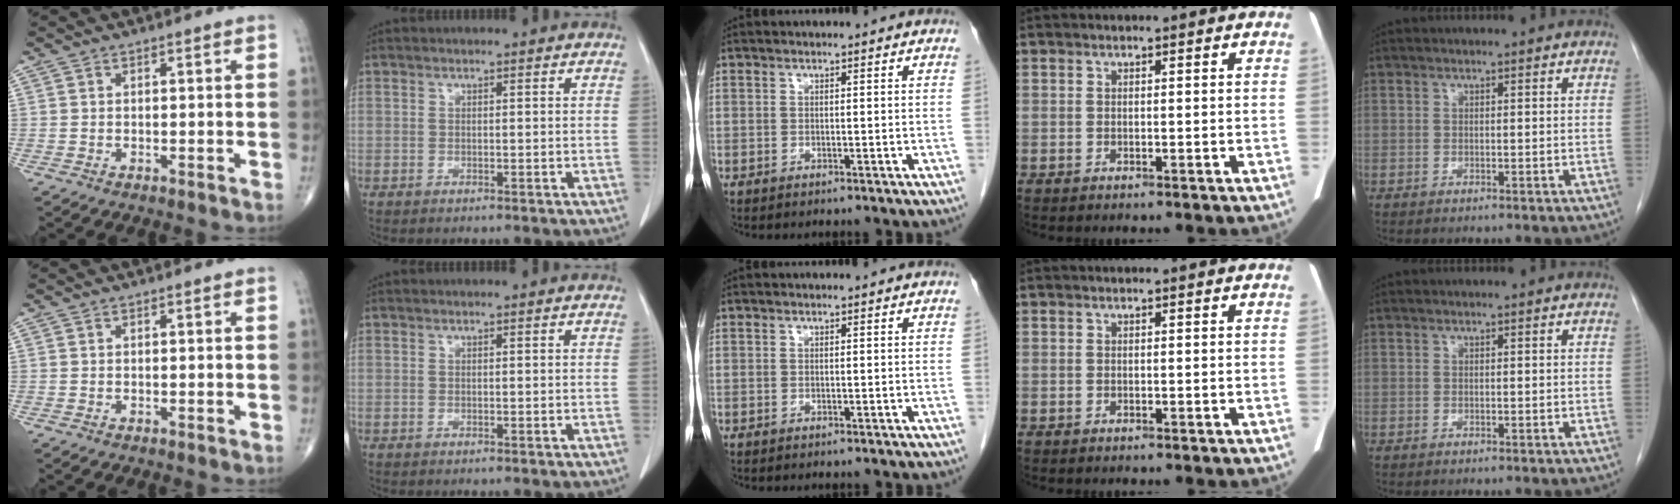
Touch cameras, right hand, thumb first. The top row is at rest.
{}